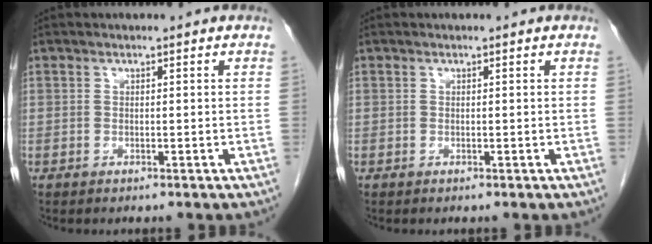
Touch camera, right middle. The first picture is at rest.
{"total": 0.0}